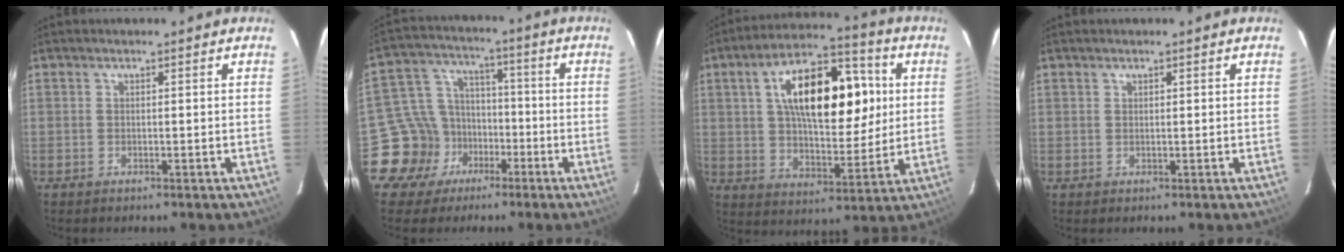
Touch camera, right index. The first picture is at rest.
{"total": 11.5, "force": [-5.6, 9.9, 1.9], "torque": [-0.057, 0.043, -0.083]}
{"total": 19.4, "force": [4.6, 9.6, 16.2], "torque": [-0.266, 0.031, 0.076]}
{"total": 0.9, "force": [0.3, 0.8, 0.0], "torque": [0.005, 0.005, 0.004]}